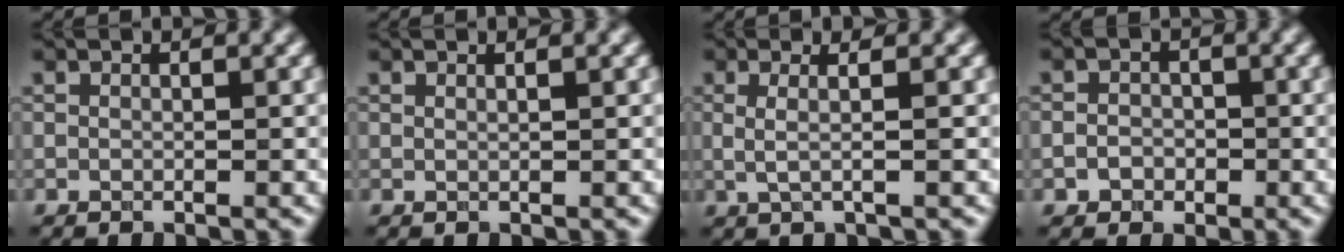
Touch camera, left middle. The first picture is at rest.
{"total": 1.0, "force": [0.5, 0.4, 0.8], "torque": [-0.005, -0.002, -0.002]}
{"total": 2.5, "force": [0.2, 0.8, 2.4], "torque": [-0.044, -0.003, -0.004]}
{"total": 1.9, "force": [-0.6, 1.7, 0.7], "torque": [0.008, -0.001, -0.019]}